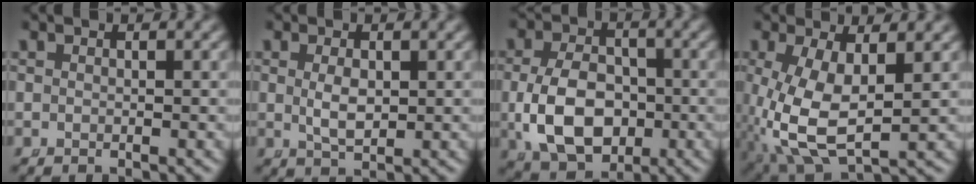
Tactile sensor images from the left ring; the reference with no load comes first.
{"total": 2.4, "force": [0.1, 1.2, 2.1], "torque": [-0.043, -0.014, 0.015]}
{"total": 8.0, "force": [-1.5, 5.8, 5.4], "torque": [-0.106, -0.026, -0.013]}
{"total": 8.6, "force": [-1.2, 5.2, 6.8], "torque": [-0.169, -0.055, 0.015]}